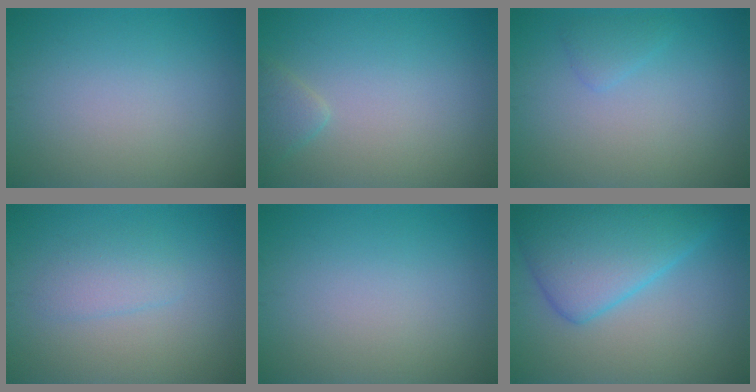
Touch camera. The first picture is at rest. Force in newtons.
{"total": 1.4, "press": 1.4, "slide": 0.1}
{"total": 1.1, "press": 1.1, "slide": 0.1}
{"total": 1.8, "press": 1.8, "slide": 0.2}
{"total": 0.0}
{"total": 7.4, "press": 7.4, "slide": 0.5}